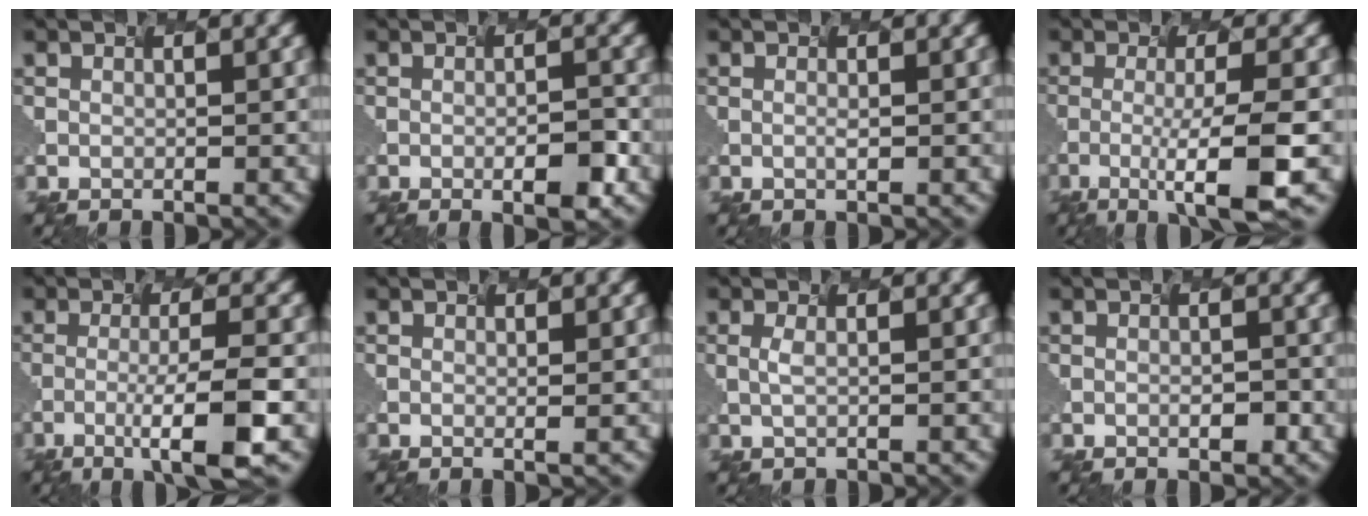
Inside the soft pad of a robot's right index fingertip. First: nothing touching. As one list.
[{"total": 2.6, "force": [-1.6, -0.2, 2.0], "torque": [-0.047, -0.005, 0.006]}, {"total": 0.7, "force": [-0.4, -0.5, -0.1], "torque": [-0.016, -0.004, 0.003]}, {"total": 6.4, "force": [-2.6, 0.4, 5.8], "torque": [-0.097, -0.009, -0.022]}, {"total": 5.6, "force": [-2.5, 0.3, 5.1], "torque": [-0.090, -0.007, -0.021]}, {"total": 0.6, "force": [-0.1, -0.1, 0.6], "torque": [-0.011, 0.001, 0.005]}, {"total": 0.9, "force": [-0.7, -0.6, -0.2], "torque": [-0.021, -0.004, 0.014]}, {"total": 1.1, "force": [-0.9, -0.6, 0.3], "torque": [-0.023, -0.003, 0.014]}]